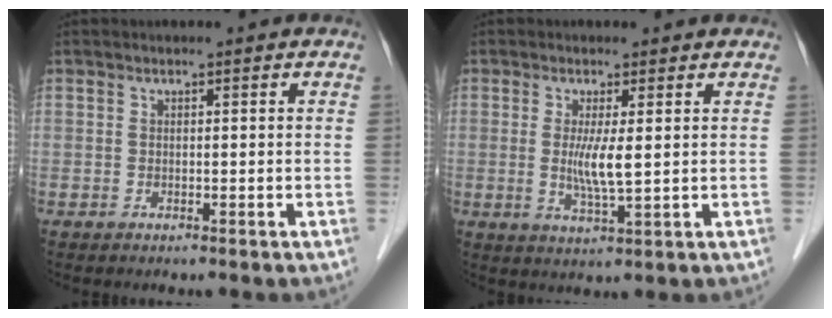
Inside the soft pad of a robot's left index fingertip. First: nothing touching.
{"total": 4.4, "force": [0.4, 0.1, 4.3], "torque": [-0.089, -0.012, 0.012]}